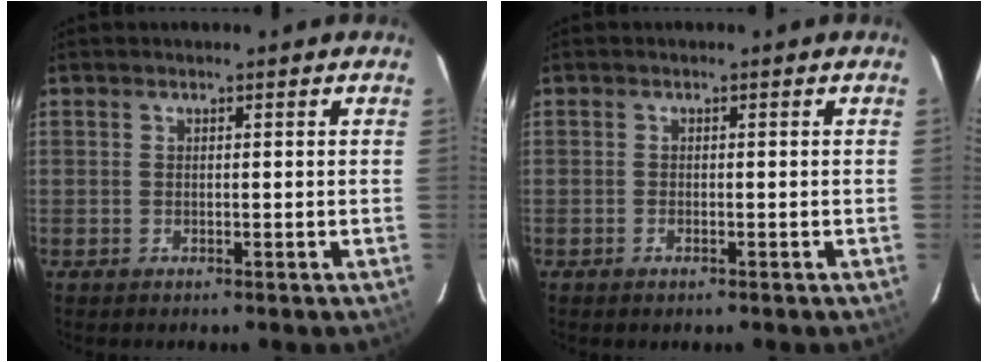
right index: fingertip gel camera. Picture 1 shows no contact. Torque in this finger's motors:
{"motor_torque": [0.12, -0.06, -0.09, -0.01]}